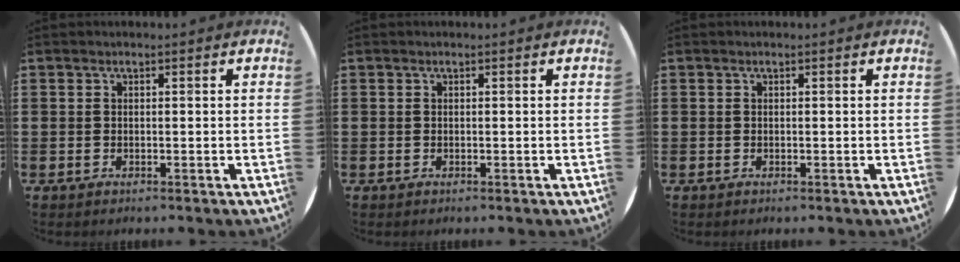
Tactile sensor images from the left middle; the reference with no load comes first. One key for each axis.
{"total": 0.0}
{"total": 0.0}